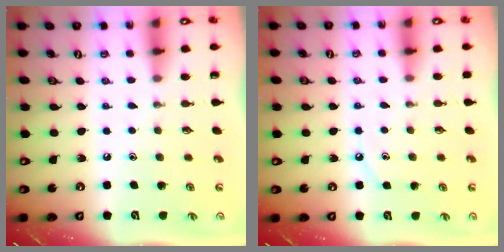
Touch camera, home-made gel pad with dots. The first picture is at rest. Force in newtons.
{"total": 4.7, "press": 4.7, "slide": 0.4}